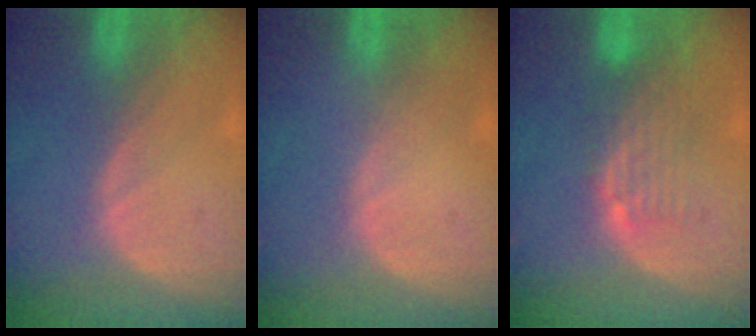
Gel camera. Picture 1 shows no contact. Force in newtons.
{"total": 0.0}
{"total": 5.0, "press": 4.3, "slide": 2.6}